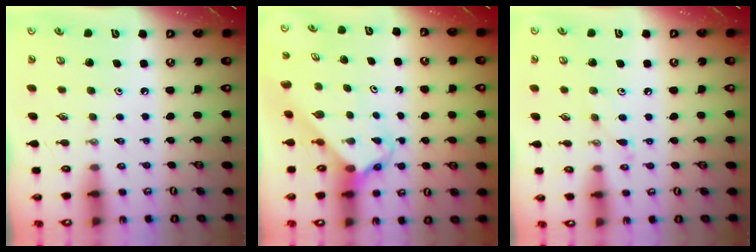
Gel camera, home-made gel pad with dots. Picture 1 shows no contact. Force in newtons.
{"total": 2.5, "press": 2.5, "slide": 0.1}
{"total": 6.7, "press": 6.6, "slide": 0.8}